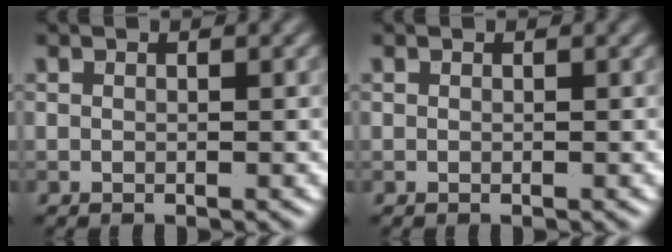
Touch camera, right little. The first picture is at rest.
{"total": 0.0}